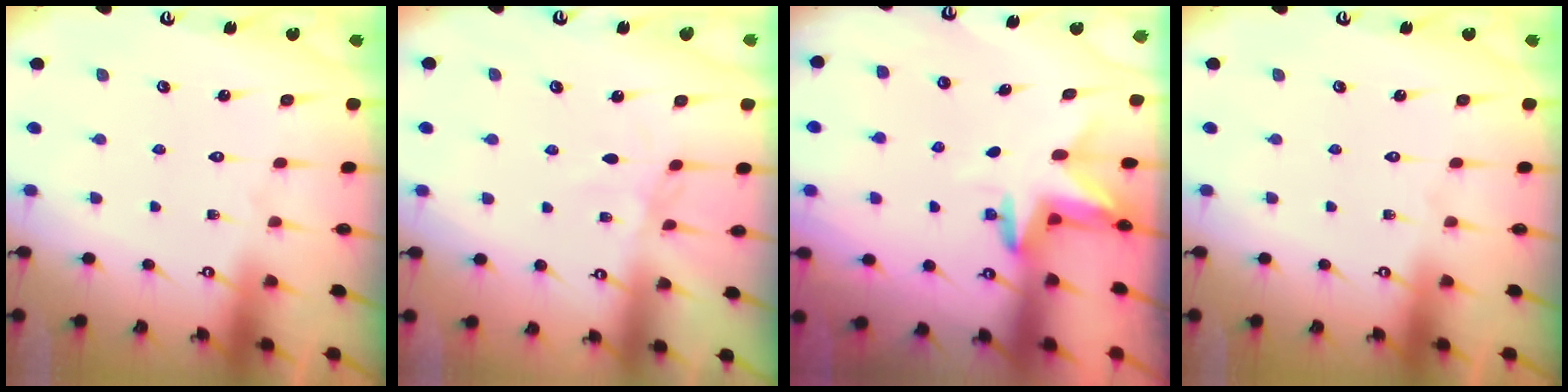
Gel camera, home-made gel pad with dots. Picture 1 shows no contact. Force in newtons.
{"total": 1.4, "press": 1.3, "slide": 0.3}
{"total": 3.4, "press": 3.4, "slide": 0.3}
{"total": 0.0}